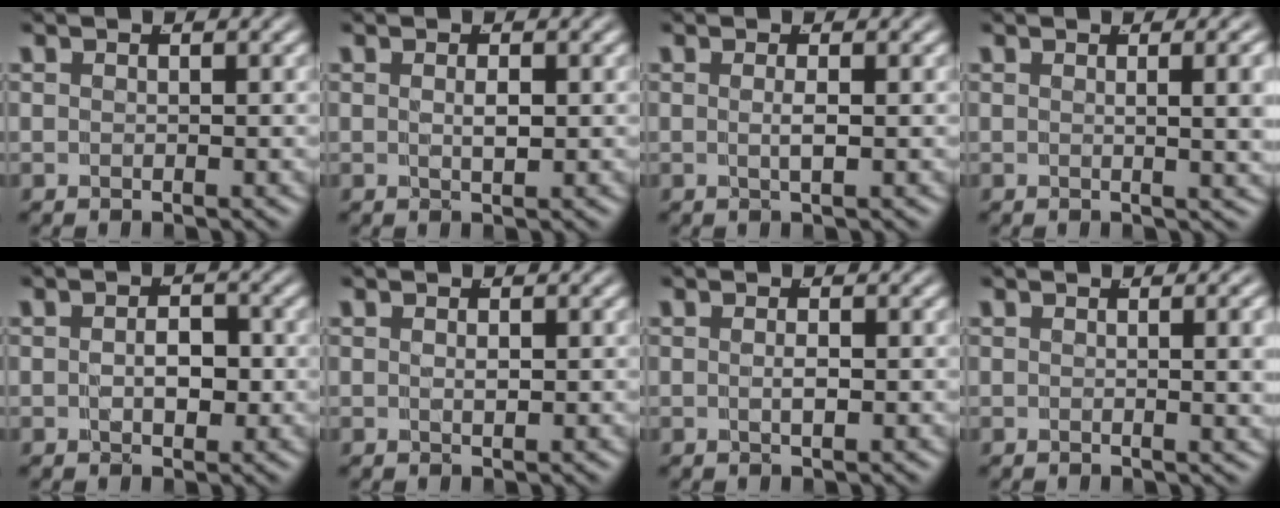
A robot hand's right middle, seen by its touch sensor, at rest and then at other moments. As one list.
[{"total": 1.2, "force": [0.1, -0.1, 1.2], "torque": [-0.020, -0.011, 0.010]}, {"total": 1.2, "force": [-0.1, -0.5, 1.0], "torque": [-0.021, -0.007, 0.002]}, {"total": 3.3, "force": [0.9, 0.1, 3.2], "torque": [-0.024, 0.007, 0.010]}, {"total": 2.2, "force": [-0.4, 1.2, 1.8], "torque": [-0.025, -0.008, -0.001]}, {"total": 0.5, "force": [0.1, -0.2, 0.5], "torque": [-0.010, -0.009, 0.011]}, {"total": 0.9, "force": [-0.2, -0.2, 0.8], "torque": [-0.016, -0.008, 0.001]}, {"total": 2.2, "force": [0.7, 0.0, 2.1], "torque": [-0.015, 0.006, 0.005]}]